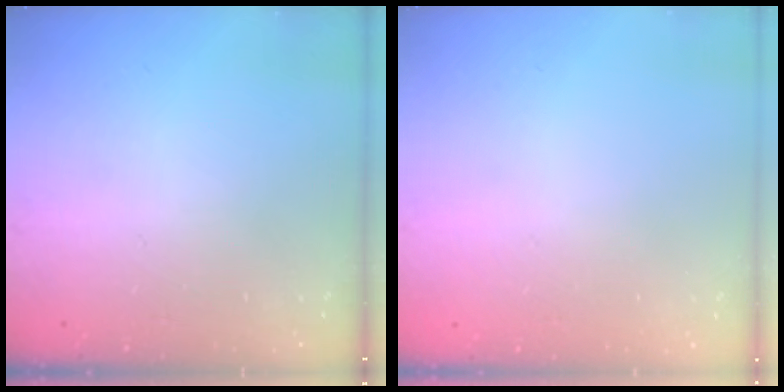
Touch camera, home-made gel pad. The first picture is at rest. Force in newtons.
{"total": 0.0}